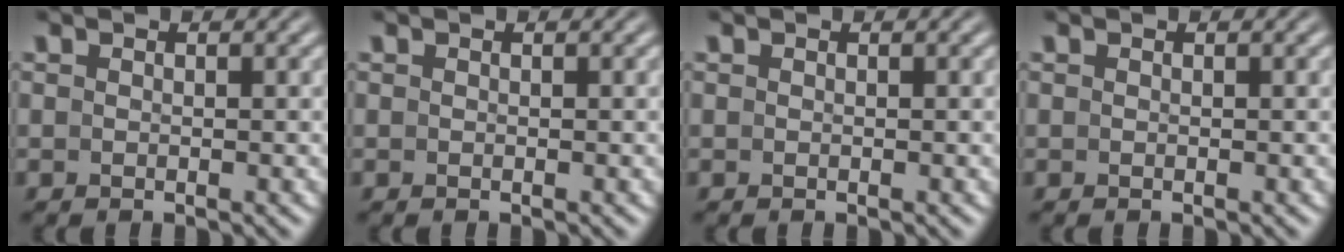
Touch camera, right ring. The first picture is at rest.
{"total": 0.0}
{"total": 0.0}
{"total": 0.0}